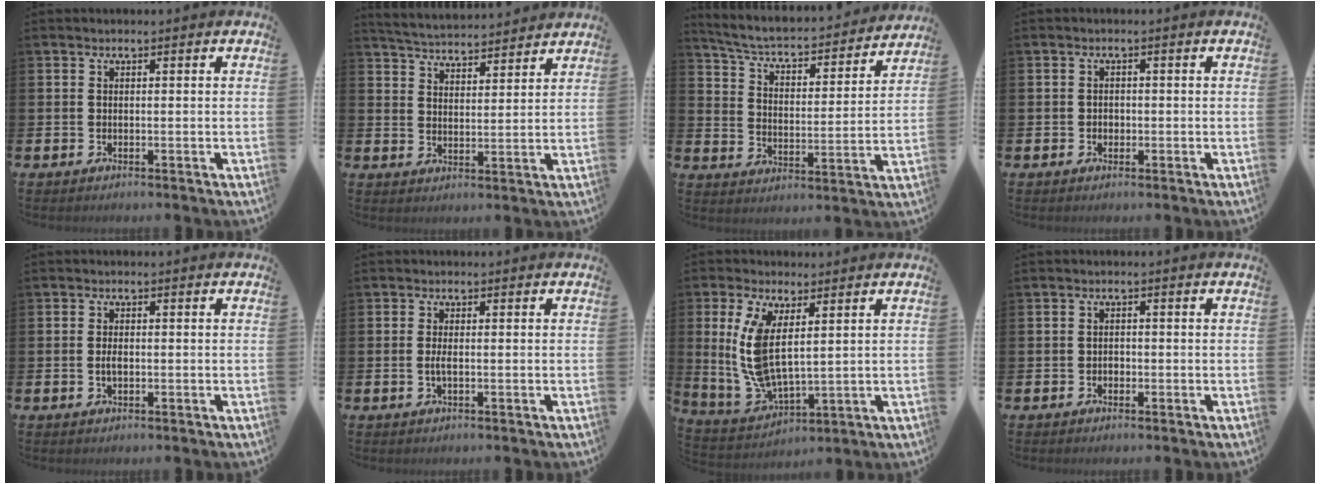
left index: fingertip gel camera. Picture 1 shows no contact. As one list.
[{"total": 4.8, "force": [4.8, 0.4, 0.0], "torque": [-0.023, -0.032, 0.085]}, {"total": 5.1, "force": [4.6, 1.1, 1.9], "torque": [-0.065, -0.039, 0.069]}, {"total": 1.0, "force": [-0.3, 0.9, 0.4], "torque": [-0.008, 0.007, -0.007]}, {"total": 1.6, "force": [-0.3, 0.7, 1.4], "torque": [-0.025, 0.002, -0.006]}, {"total": 1.3, "force": [-0.3, 0.2, 1.3], "torque": [-0.031, 0.002, -0.005]}, {"total": 8.4, "force": [2.7, 3.9, 7.0], "torque": [-0.165, -0.011, 0.047]}, {"total": 0.9, "force": [-0.5, 0.7, 0.3], "torque": [-0.006, 0.003, -0.011]}]